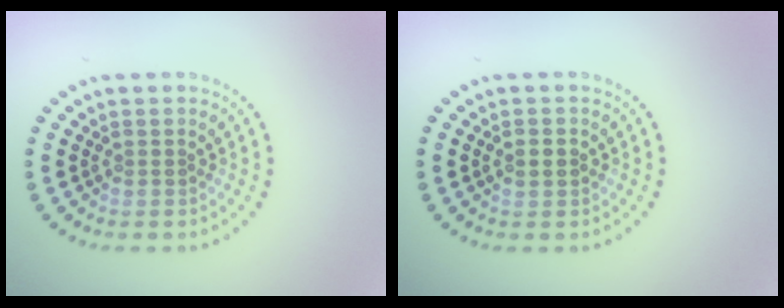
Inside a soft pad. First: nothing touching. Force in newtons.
{"total": 1.8, "press": 1.8, "slide": 0.1}